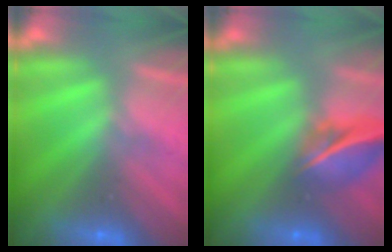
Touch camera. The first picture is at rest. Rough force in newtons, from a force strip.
{"total": 6.1}